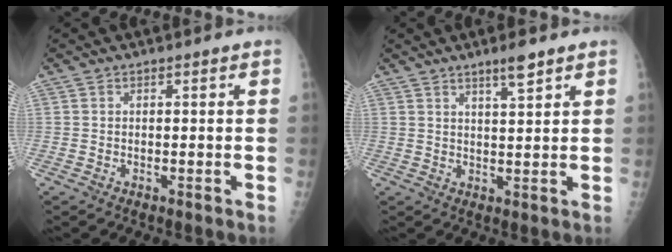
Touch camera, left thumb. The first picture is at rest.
{"total": 4.2, "force": [2.9, 0.5, 2.9], "torque": [-0.046, -0.019, 0.051]}